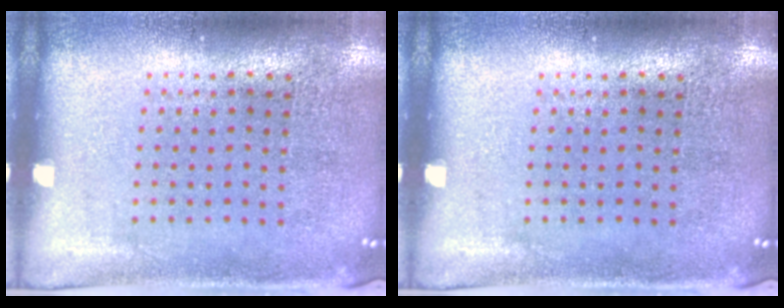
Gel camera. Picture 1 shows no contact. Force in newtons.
{"total": 0.0}